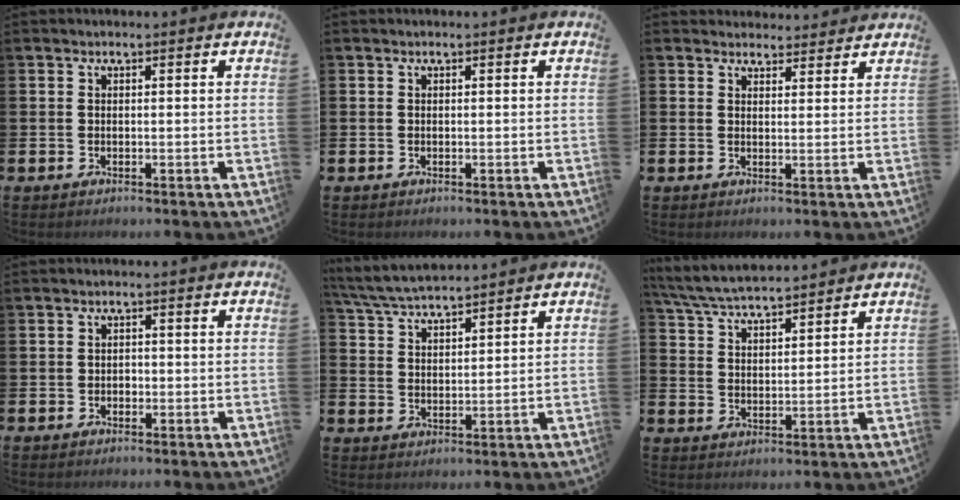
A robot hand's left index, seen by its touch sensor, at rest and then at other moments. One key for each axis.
{"total": 0.0}
{"total": 3.1, "fx": 2.9, "fy": 1.0, "fz": -0.2, "tx": 0.006, "ty": -0.014, "tz": 0.052}
{"total": 1.0, "fx": -0.4, "fy": 0.9, "fz": 0.3, "tx": -0.005, "ty": 0.002, "tz": -0.010}
{"total": 5.3, "fx": 5.2, "fy": 0.5, "fz": 1.0, "tx": -0.043, "ty": -0.023, "tz": 0.095}
{"total": 6.0, "fx": 5.9, "fy": 0.6, "fz": 1.1, "tx": -0.047, "ty": -0.028, "tz": 0.107}